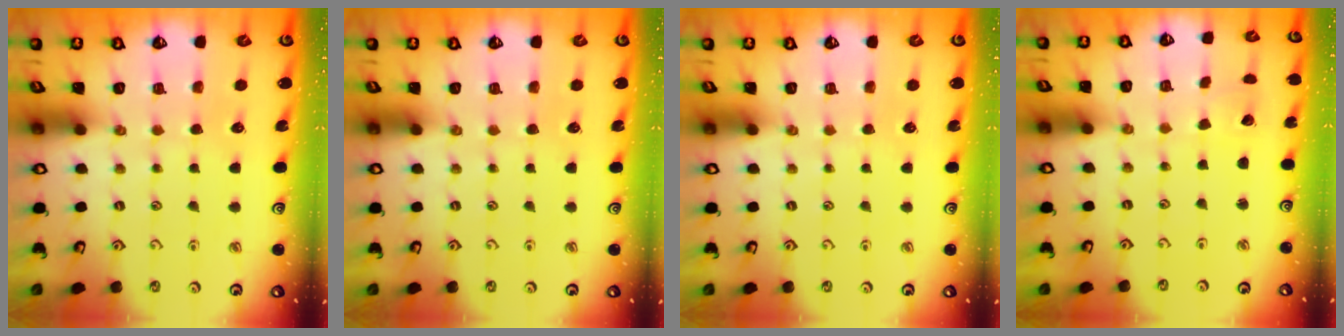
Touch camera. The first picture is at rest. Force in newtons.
{"total": 0.0}
{"total": 0.0}
{"total": 1.2, "press": 1.2, "slide": 0.1}